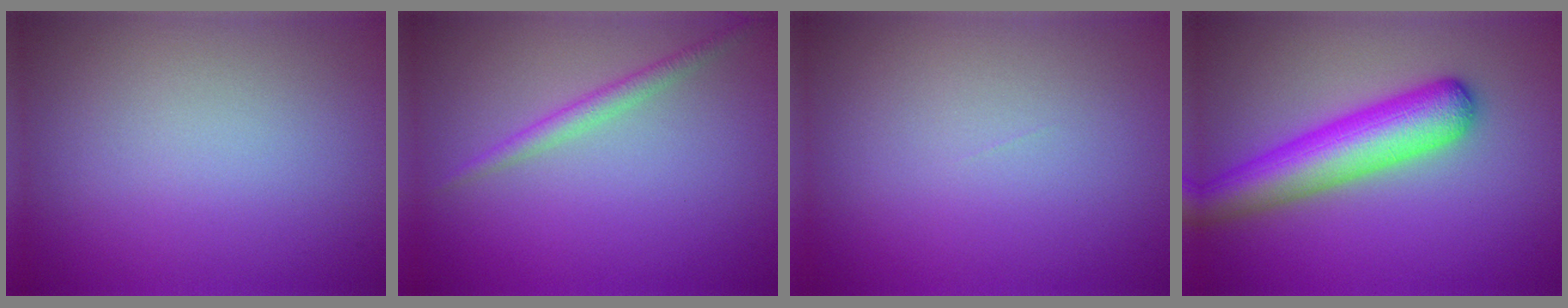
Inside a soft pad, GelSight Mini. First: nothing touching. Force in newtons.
{"total": 1.6, "press": 1.6, "slide": 0.1}
{"total": 0.0}
{"total": 6.6, "press": 6.6, "slide": 0.2}